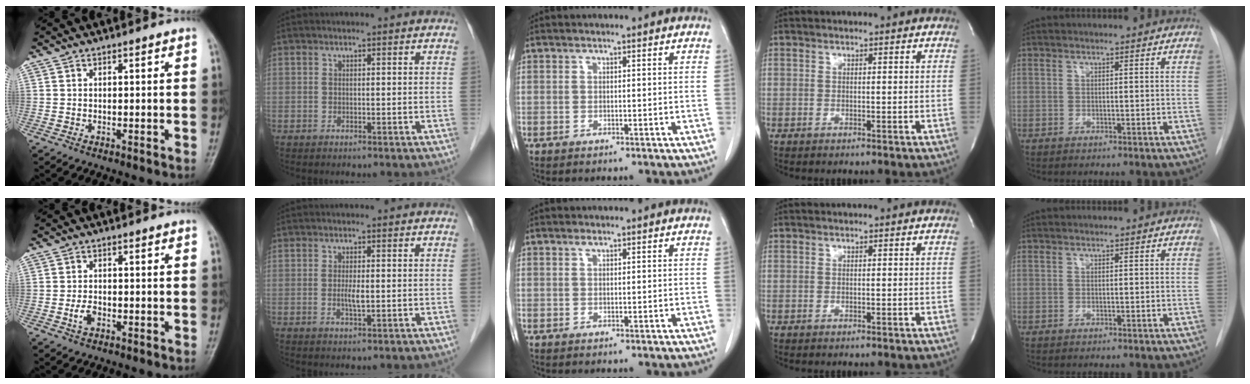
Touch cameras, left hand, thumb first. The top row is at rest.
{"thumb": {"total": 2.6, "force": [-1.1, 1.6, 1.8], "torque": [-0.033, 0.005, -0.021]}, "index": {"total": 1.9, "force": [-0.1, 0.3, 1.9], "torque": [-0.042, -0.003, -0.001]}, "middle": {"total": 0.5, "force": [0.4, 0.1, 0.3], "torque": [-0.010, 0.000, 0.007]}}